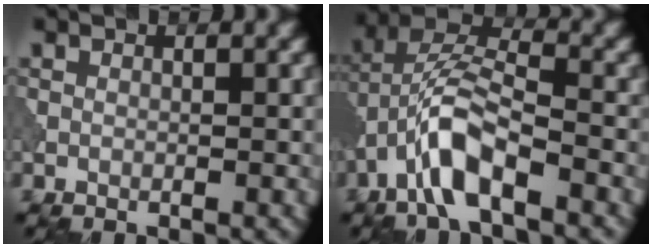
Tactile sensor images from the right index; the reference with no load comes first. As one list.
[{"total": 6.6, "force": [-3.2, 2.2, 5.3], "torque": [-0.104, 0.015, -0.067]}]